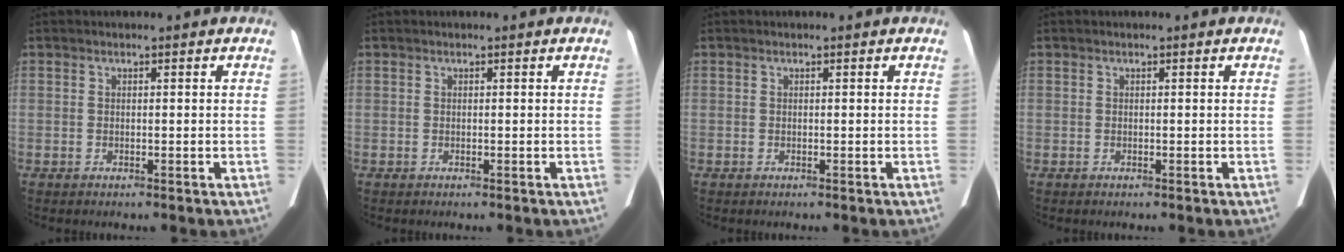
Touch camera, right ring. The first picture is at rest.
{"total": 0.0}
{"total": 0.0}
{"total": 0.0}